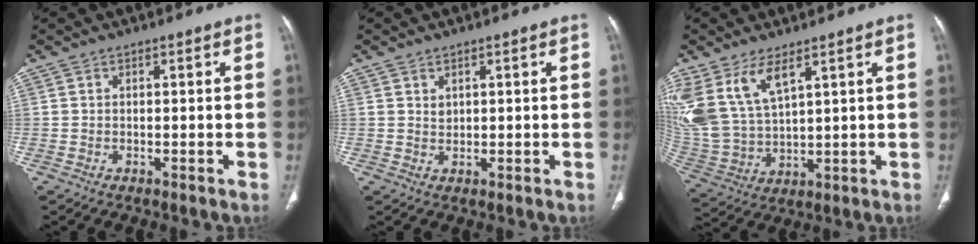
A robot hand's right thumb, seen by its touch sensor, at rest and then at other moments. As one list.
[{"total": 1.3, "force": [0.8, 0.9, 0.6], "torque": [-0.003, -0.007, 0.018]}, {"total": 12.9, "force": [7.0, 5.7, 9.2], "torque": [-0.198, -0.026, 0.162]}]